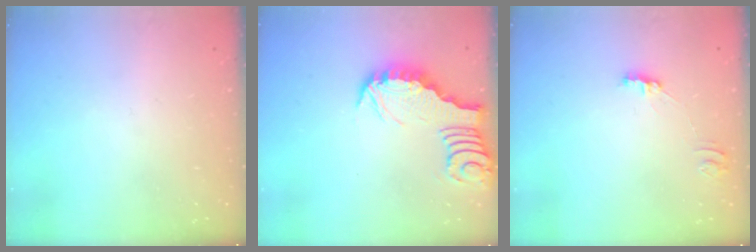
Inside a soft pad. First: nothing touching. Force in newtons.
{"total": 2.9, "press": 2.8, "slide": 0.3}
{"total": 3.4, "press": 3.4, "slide": 0.3}